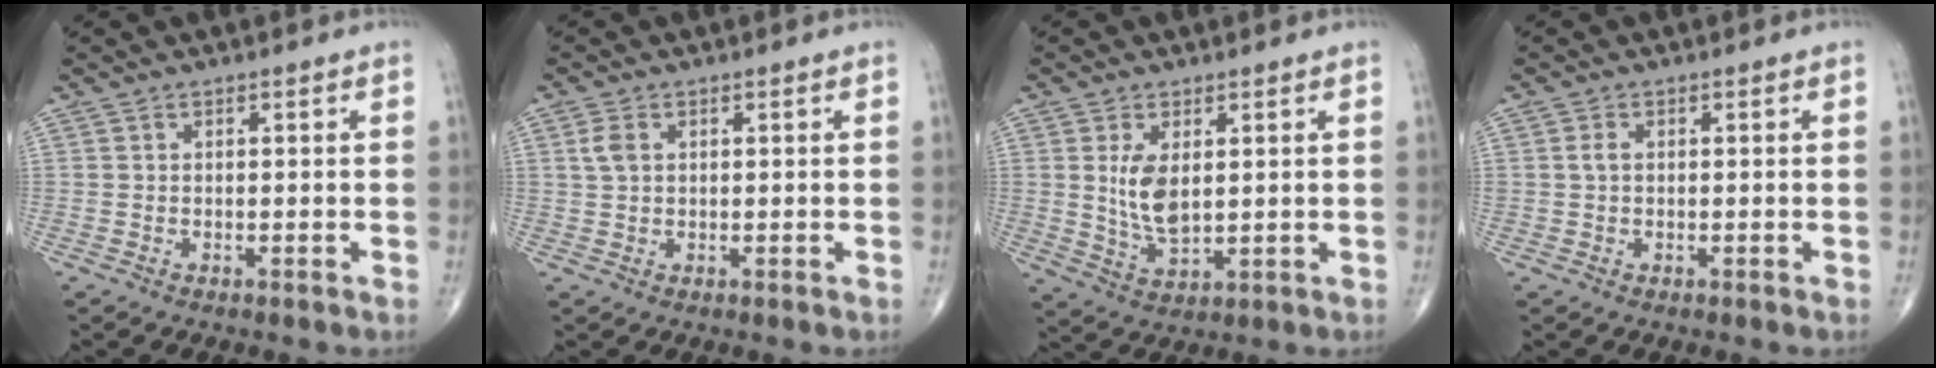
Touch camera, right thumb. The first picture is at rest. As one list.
[{"total": 2.7, "force": [0.8, 1.7, 1.9], "torque": [-0.044, 0.005, 0.017]}, {"total": 7.2, "force": [1.4, 3.6, 6.0], "torque": [-0.107, -0.016, 0.038]}, {"total": 1.5, "force": [0.2, 1.0, 1.1], "torque": [-0.020, 0.003, 0.004]}]